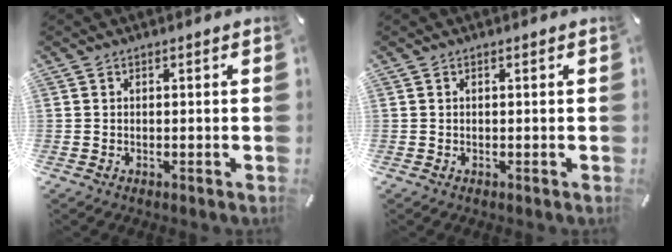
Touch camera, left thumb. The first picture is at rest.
{"total": 0.0}